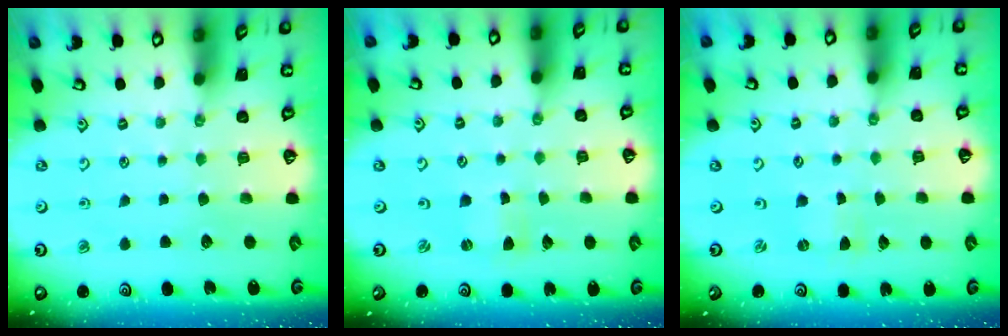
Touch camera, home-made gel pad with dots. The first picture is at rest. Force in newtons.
{"total": 0.0}
{"total": 0.0}